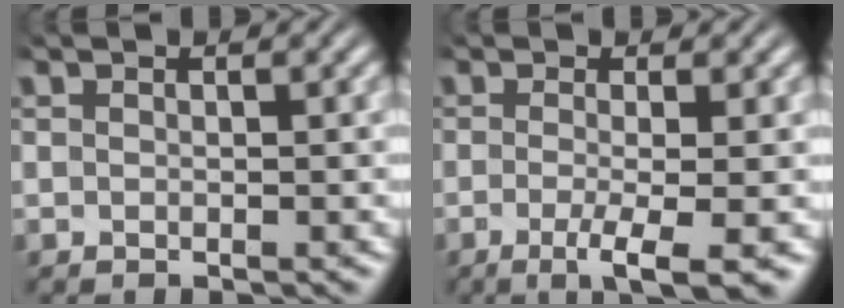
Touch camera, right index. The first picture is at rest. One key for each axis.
{"total": 4.8, "fx": -2.8, "fy": 0.7, "fz": 3.8, "tx": -0.071, "ty": -0.028, "tz": -0.035}